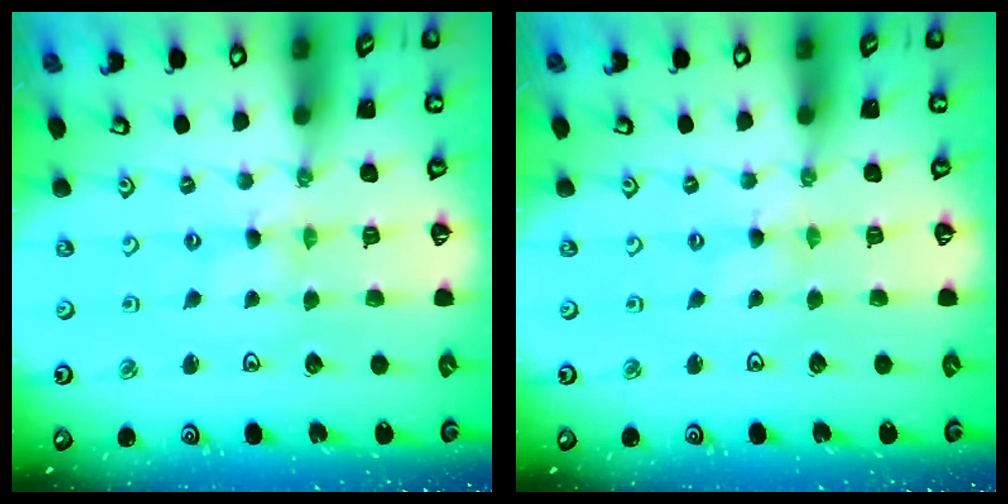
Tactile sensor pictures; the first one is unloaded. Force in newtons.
{"total": 0.7, "press": 0.7, "slide": 0.1}